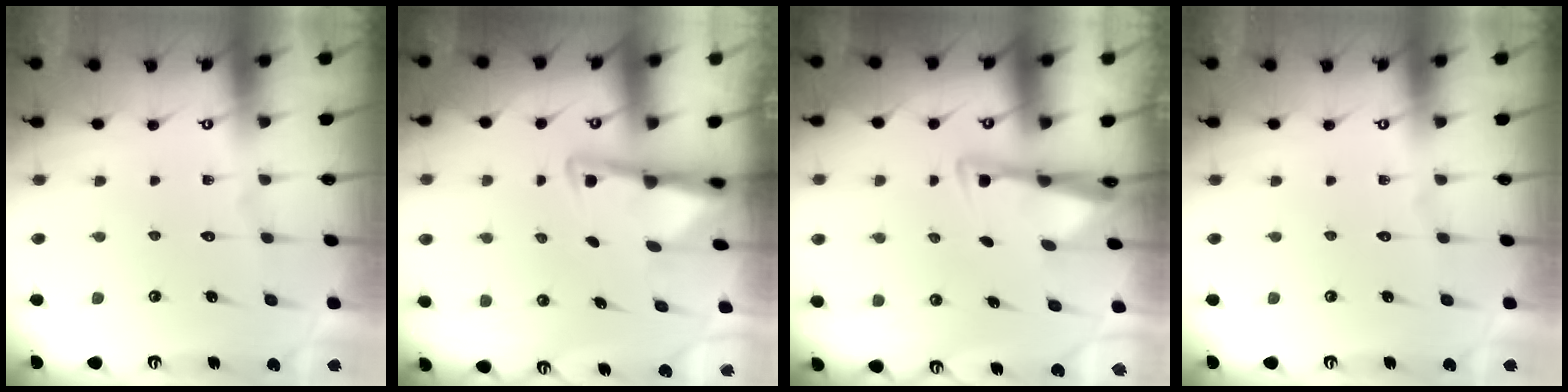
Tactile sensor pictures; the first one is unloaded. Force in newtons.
{"total": 3.0, "press": 2.9, "slide": 0.6}
{"total": 3.3, "press": 3.2, "slide": 0.9}
{"total": 0.0}